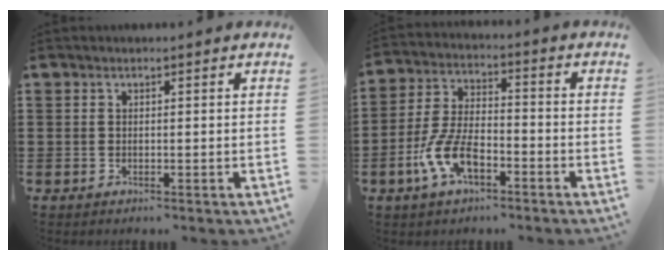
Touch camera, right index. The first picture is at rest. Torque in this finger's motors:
{"motor_torque": [2.14, 0.00, 0.83, 0.21]}